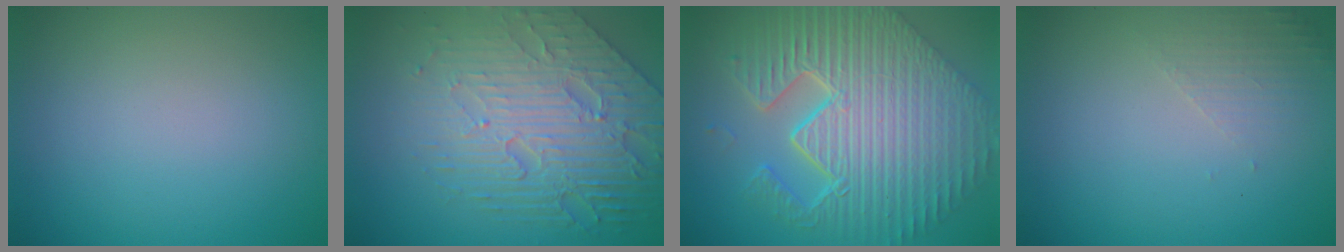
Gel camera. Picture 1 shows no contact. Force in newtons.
{"total": 8.3, "press": 5.6, "slide": 6.0}
{"total": 12.0, "press": 7.8, "slide": 9.1}
{"total": 1.6, "press": 1.6, "slide": 0.4}